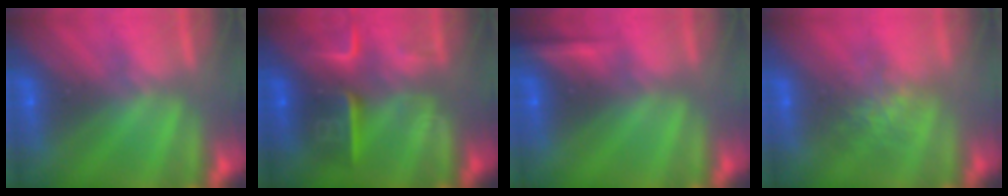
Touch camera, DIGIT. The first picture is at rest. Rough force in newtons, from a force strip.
{"total": 8.1}
{"total": 2.3}
{"total": 4.5}